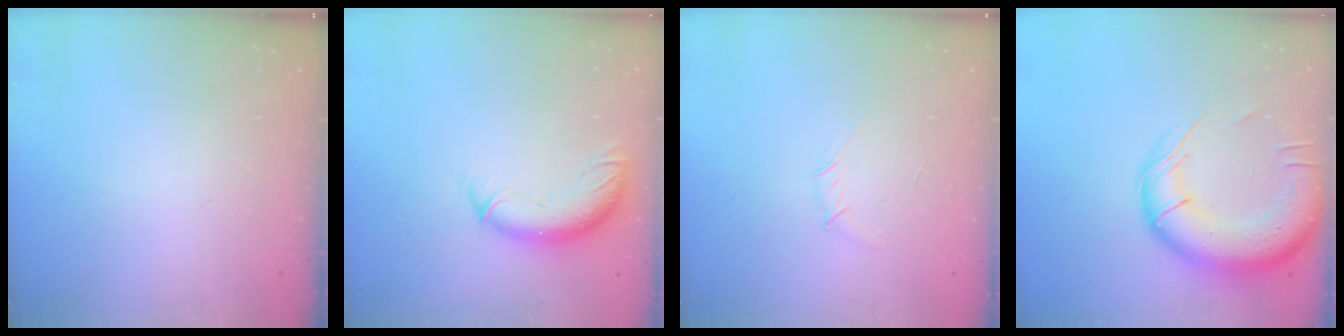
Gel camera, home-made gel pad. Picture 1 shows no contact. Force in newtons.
{"total": 10.8, "press": 10.4, "slide": 2.9}
{"total": 3.7, "press": 3.7, "slide": 0.6}
{"total": 21.5, "press": 20.8, "slide": 5.3}